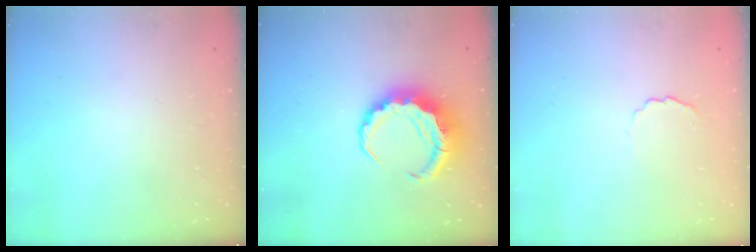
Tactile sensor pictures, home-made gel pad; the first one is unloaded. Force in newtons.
{"total": 7.7, "press": 7.6, "slide": 1.7}
{"total": 2.4, "press": 2.4, "slide": 0.5}